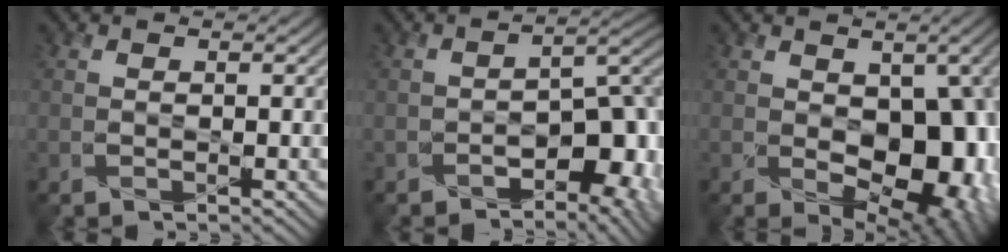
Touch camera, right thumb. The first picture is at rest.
{"total": 10.1, "force": [-4.3, 5.2, 7.5], "torque": [-0.079, -0.013, -0.064]}
{"total": 11.4, "force": [-1.1, 7.1, 8.8], "torque": [-0.122, -0.023, -0.003]}